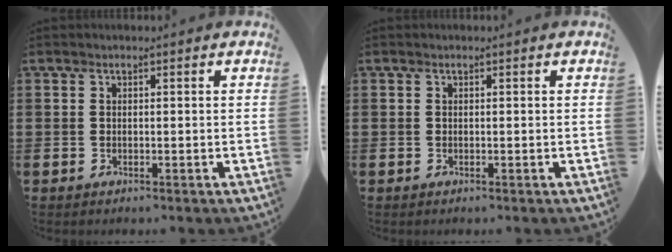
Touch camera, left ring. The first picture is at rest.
{"total": 0.0}